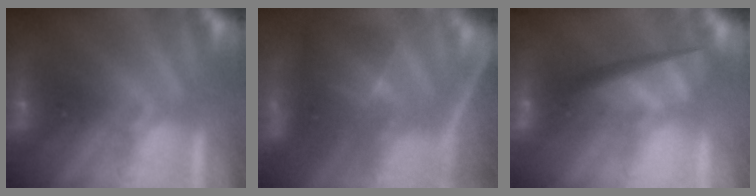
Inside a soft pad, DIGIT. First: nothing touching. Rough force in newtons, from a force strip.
{"total": 7.3}
{"total": 7.1}